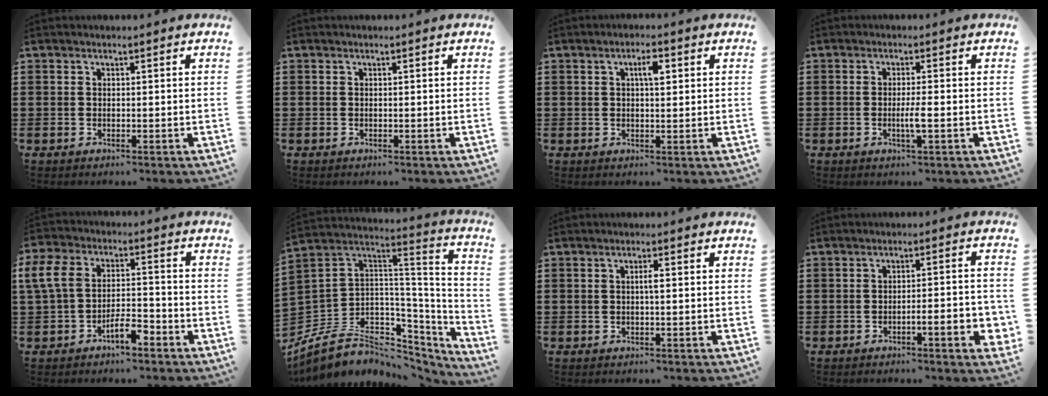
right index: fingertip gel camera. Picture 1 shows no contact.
{"total": 0.0}
{"total": 3.0, "force": [0.9, 1.0, 2.7], "torque": [-0.049, 0.005, 0.010]}
{"total": 2.7, "force": [-0.7, 0.1, 2.6], "torque": [-0.047, -0.003, -0.014]}
{"total": 7.1, "force": [-3.5, 4.1, 4.7], "torque": [-0.104, 0.018, -0.070]}
{"total": 7.6, "force": [-2.6, 6.2, 3.5], "torque": [-0.103, -0.023, -0.041]}
{"total": 1.4, "force": [0.0, 0.2, 1.4], "torque": [-0.027, 0.000, 0.000]}
{"total": 5.2, "force": [-2.0, 0.7, 4.8], "torque": [-0.076, -0.007, -0.032]}